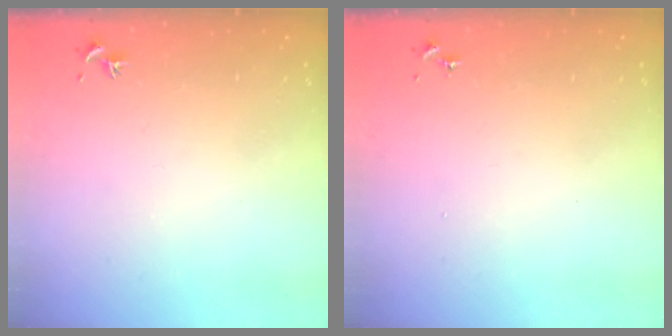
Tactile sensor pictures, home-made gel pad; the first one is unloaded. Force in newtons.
{"total": 0.0}